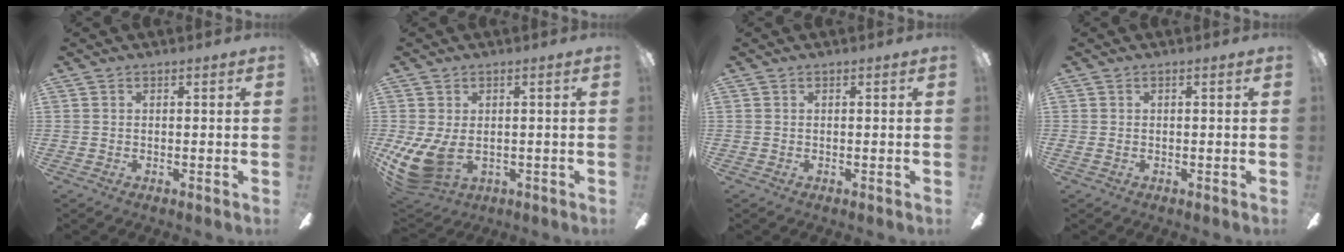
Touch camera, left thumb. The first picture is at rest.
{"total": 9.7, "force": [-1.3, 5.7, 7.8], "torque": [-0.177, -0.014, -0.019]}
{"total": 0.0}
{"total": 0.9, "force": [-0.1, 0.2, 0.9], "torque": [-0.016, 0.001, -0.002]}